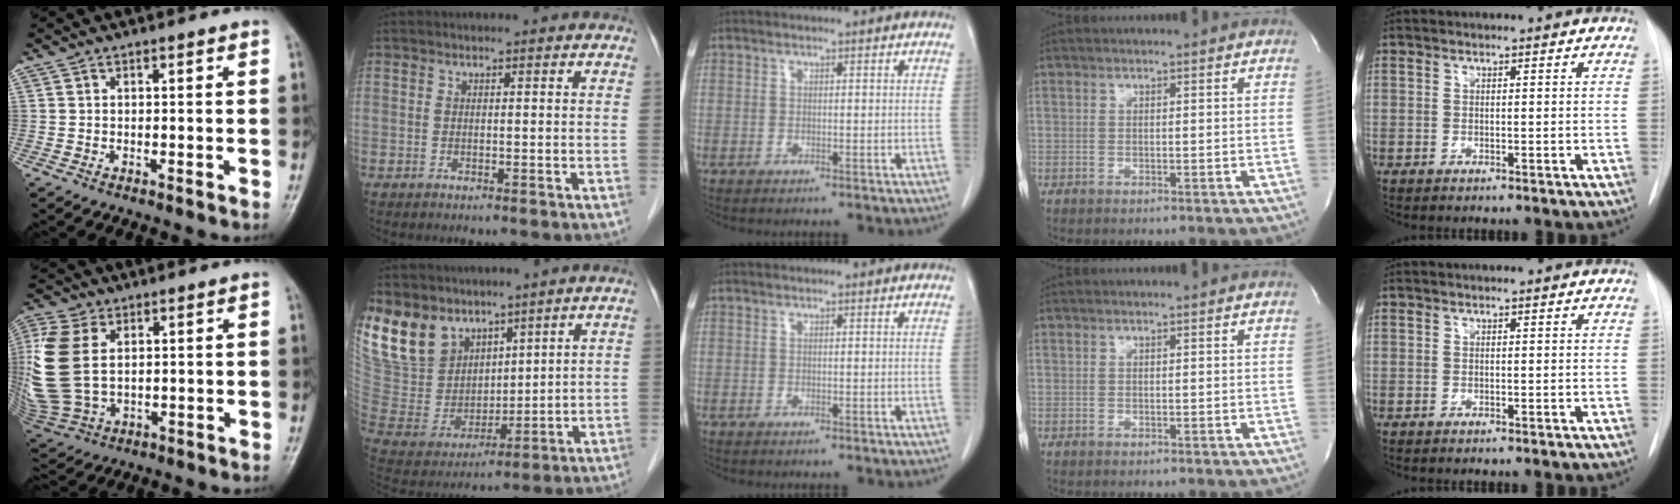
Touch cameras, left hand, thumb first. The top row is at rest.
{"thumb": {"total": 15.2, "force": [2.8, 9.6, 11.5], "torque": [-0.277, -0.006, 0.063]}, "index": {"total": 13.1, "force": [9.6, 8.1, 3.8], "torque": [-0.108, 0.014, 0.207]}}